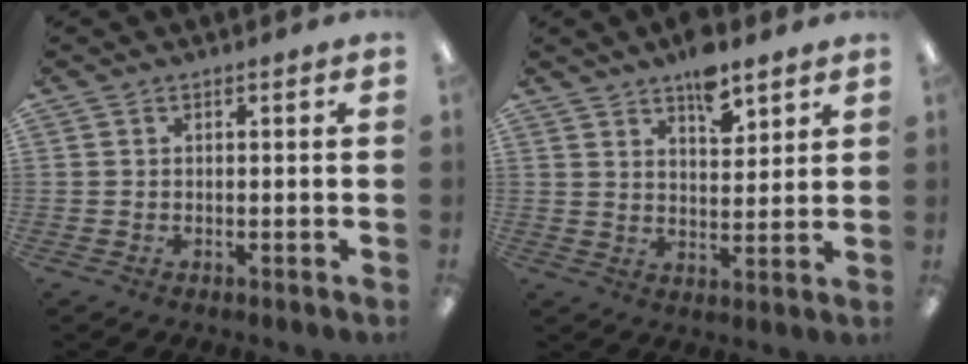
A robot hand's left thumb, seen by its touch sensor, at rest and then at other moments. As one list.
[{"total": 8.0, "force": [6.0, 3.5, 4.0], "torque": [-0.046, -0.036, 0.101]}]